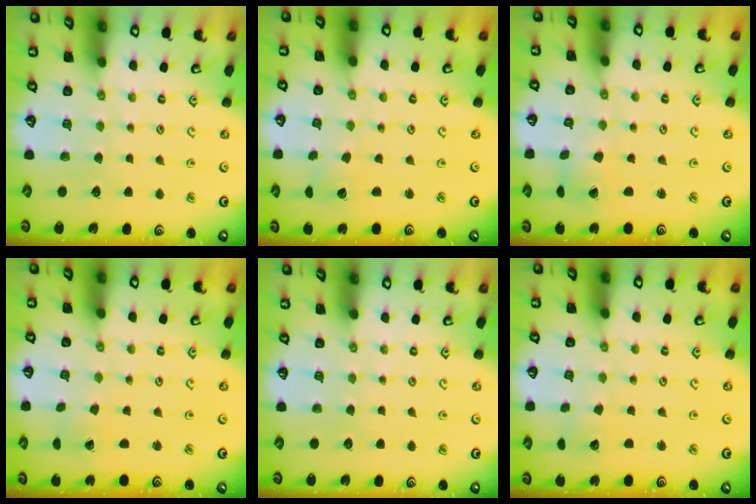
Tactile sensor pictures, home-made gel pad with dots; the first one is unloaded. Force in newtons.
{"total": 2.4, "press": 2.4, "slide": 0.2}
{"total": 1.8, "press": 1.7, "slide": 0.2}
{"total": 0.7, "press": 0.5, "slide": 0.4}
{"total": 0.0}
{"total": 1.7, "press": 1.7, "slide": 0.1}